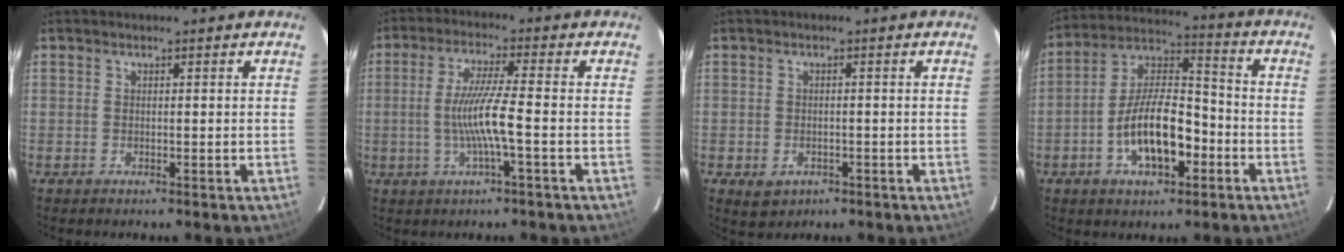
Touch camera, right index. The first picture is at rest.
{"total": 7.8, "force": [-1.9, -0.5, 7.6], "torque": [-0.150, -0.005, -0.033]}
{"total": 3.7, "force": [-1.6, 2.9, 1.6], "torque": [-0.036, -0.003, -0.015]}
{"total": 14.1, "force": [-4.9, 6.2, 11.6], "torque": [-0.223, 0.017, -0.081]}